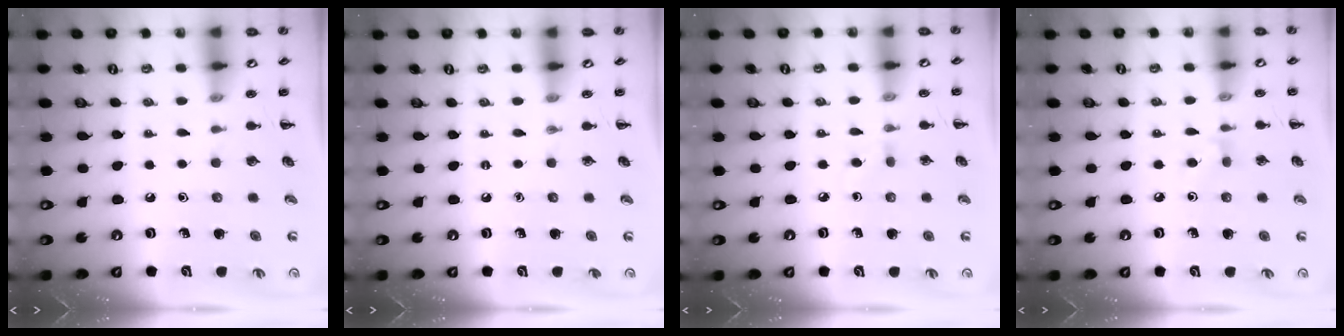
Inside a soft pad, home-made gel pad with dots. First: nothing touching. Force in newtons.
{"total": 0.0}
{"total": 2.7, "press": 2.5, "slide": 0.9}
{"total": 4.9, "press": 4.5, "slide": 1.8}